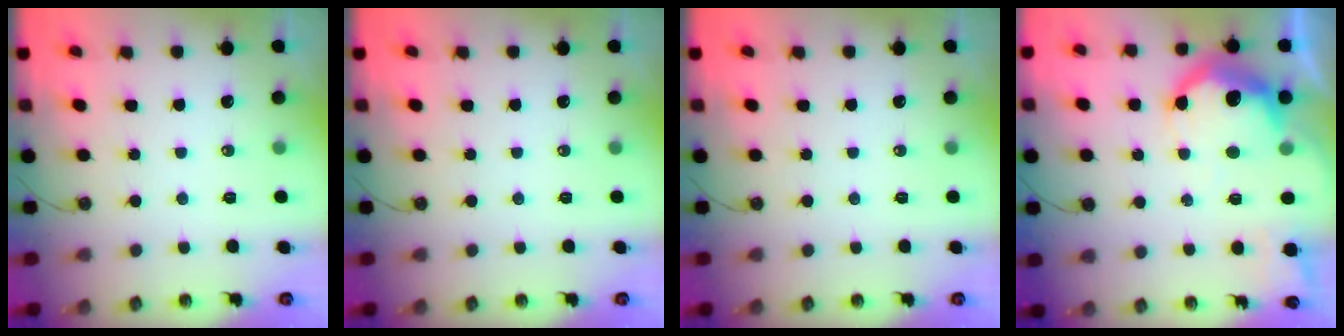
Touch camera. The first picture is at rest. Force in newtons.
{"total": 0.0}
{"total": 0.0}
{"total": 18.8, "press": 18.7, "slide": 1.4}